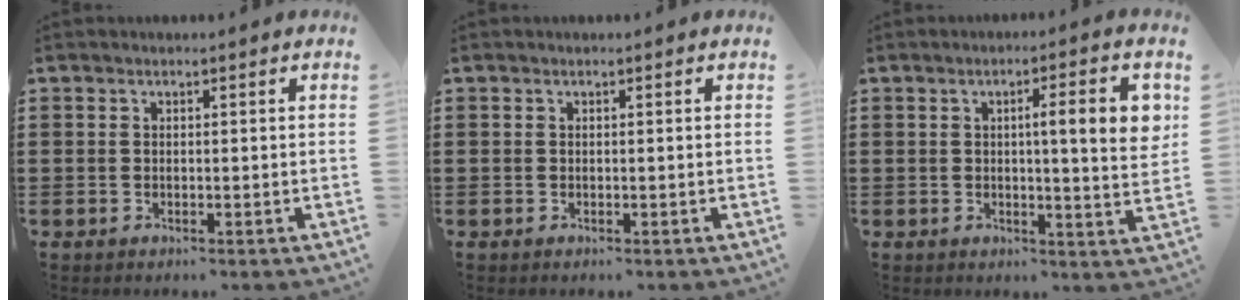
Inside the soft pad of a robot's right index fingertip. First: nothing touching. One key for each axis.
{"total": 0.0}
{"total": 7.7, "fx": 1.6, "fy": 1.0, "fz": 7.4, "tx": -0.115, "ty": -0.008, "tz": 0.018}